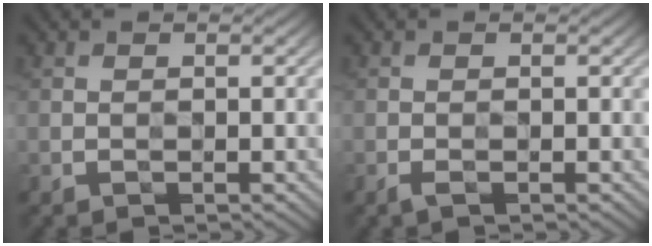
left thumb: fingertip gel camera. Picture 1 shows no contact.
{"total": 1.0, "force": [-0.8, 0.0, 0.7], "torque": [-0.017, 0.002, -0.015]}